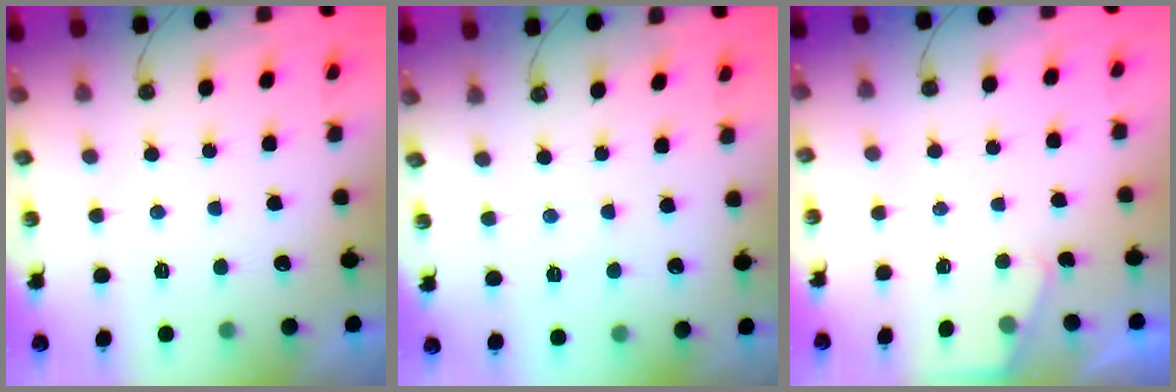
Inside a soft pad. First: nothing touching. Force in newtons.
{"total": 3.3, "press": 3.2, "slide": 0.5}
{"total": 2.0, "press": 2.0, "slide": 0.3}